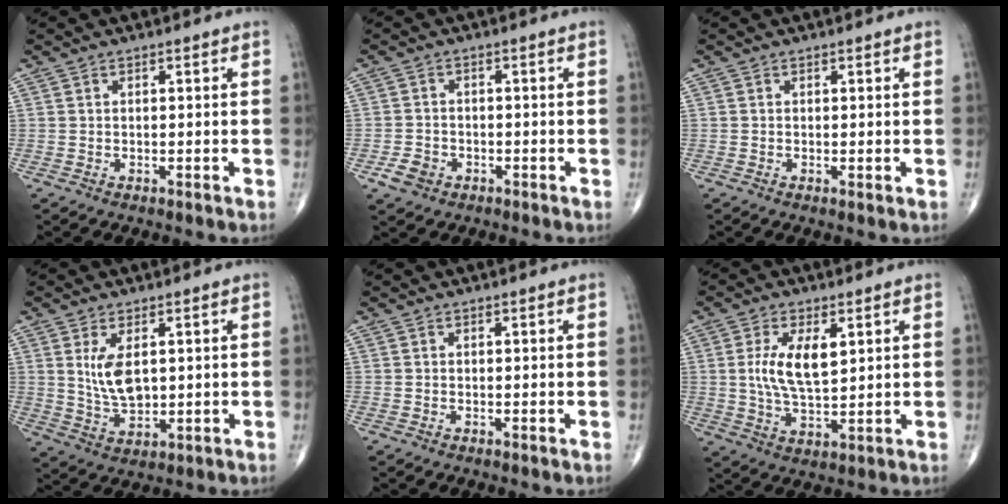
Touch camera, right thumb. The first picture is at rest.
{"total": 3.5, "force": [-1.7, 2.7, 1.5], "torque": [-0.021, 0.011, -0.028]}
{"total": 0.5, "force": [0.1, 0.1, 0.5], "torque": [-0.008, -0.002, -0.001]}
{"total": 7.0, "force": [1.7, 3.6, 5.8], "torque": [-0.102, -0.016, 0.044]}
{"total": 0.0}
{"total": 9.0, "force": [2.2, 4.0, 7.7], "torque": [-0.143, -0.013, 0.045]}